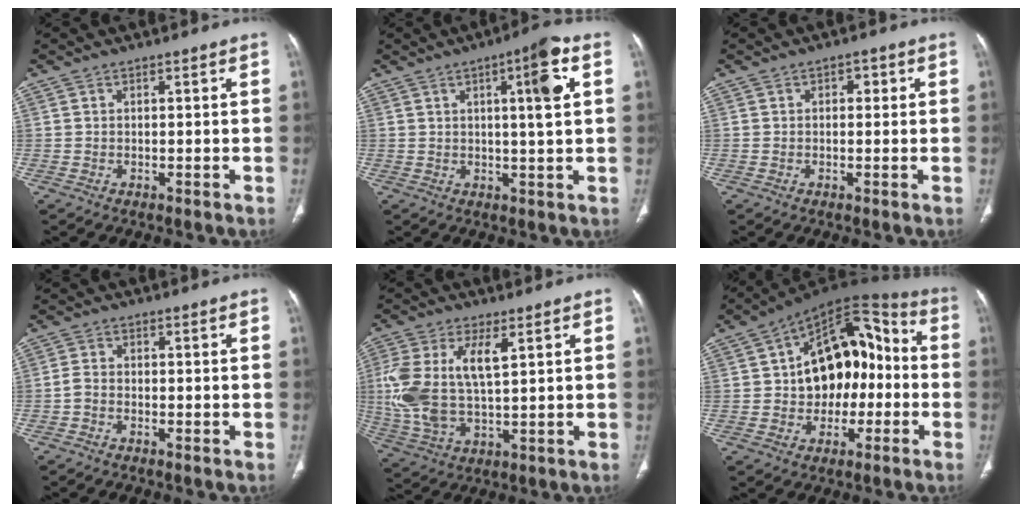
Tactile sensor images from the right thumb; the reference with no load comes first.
{"total": 8.4, "force": [2.3, 1.2, 8.0], "torque": [-0.120, 0.004, 0.031]}
{"total": 1.8, "force": [0.3, 1.2, 1.3], "torque": [-0.007, 0.005, -0.001]}
{"total": 1.9, "force": [-0.9, 1.2, 1.2], "torque": [-0.030, 0.010, -0.022]}
{"total": 14.4, "force": [2.9, 6.8, 12.4], "torque": [-0.286, 0.003, 0.065]}
{"total": 18.3, "force": [-0.9, 12.0, 13.8], "torque": [-0.150, 0.048, -0.019]}